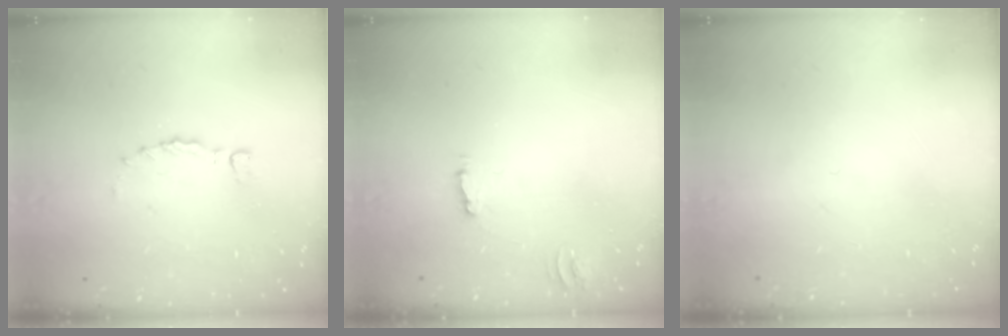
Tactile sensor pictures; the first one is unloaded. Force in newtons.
{"total": 2.3, "press": 2.3, "slide": 0.2}
{"total": 0.0}